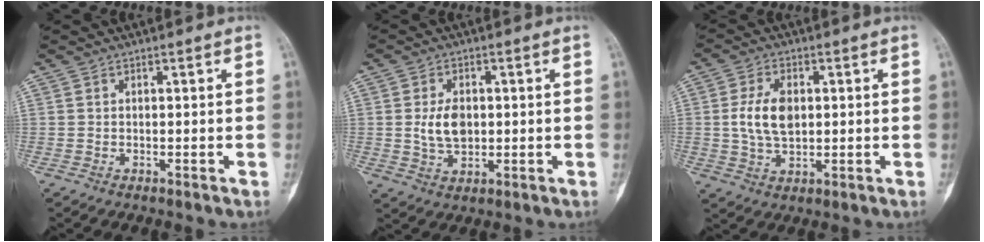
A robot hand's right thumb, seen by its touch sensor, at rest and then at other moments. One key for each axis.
{"total": 6.2, "fx": 0.3, "fy": 4.1, "fz": 4.7, "tx": -0.078, "ty": -0.004, "tz": 0.011}
{"total": 8.1, "fx": 0.8, "fy": 4.9, "fz": 6.4, "tx": -0.118, "ty": 0.000, "tz": 0.016}